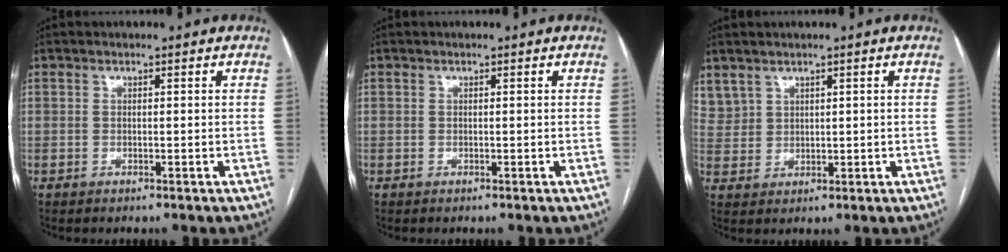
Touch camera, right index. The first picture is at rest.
{"total": 0.0}
{"total": 4.5, "force": [3.4, 2.9, 0.9], "torque": [-0.020, 0.009, 0.080]}